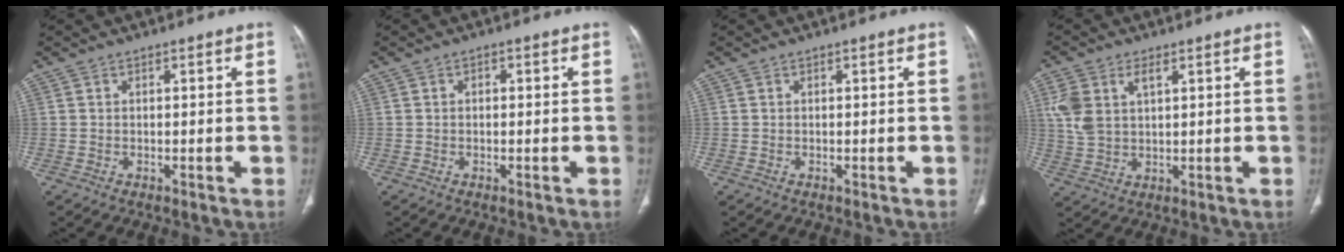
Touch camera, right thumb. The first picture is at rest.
{"total": 0.8, "force": [0.1, 0.6, 0.6], "torque": [-0.005, 0.002, -0.002]}
{"total": 0.0}
{"total": 7.9, "force": [2.9, 4.5, 5.8], "torque": [-0.130, 0.004, 0.063]}